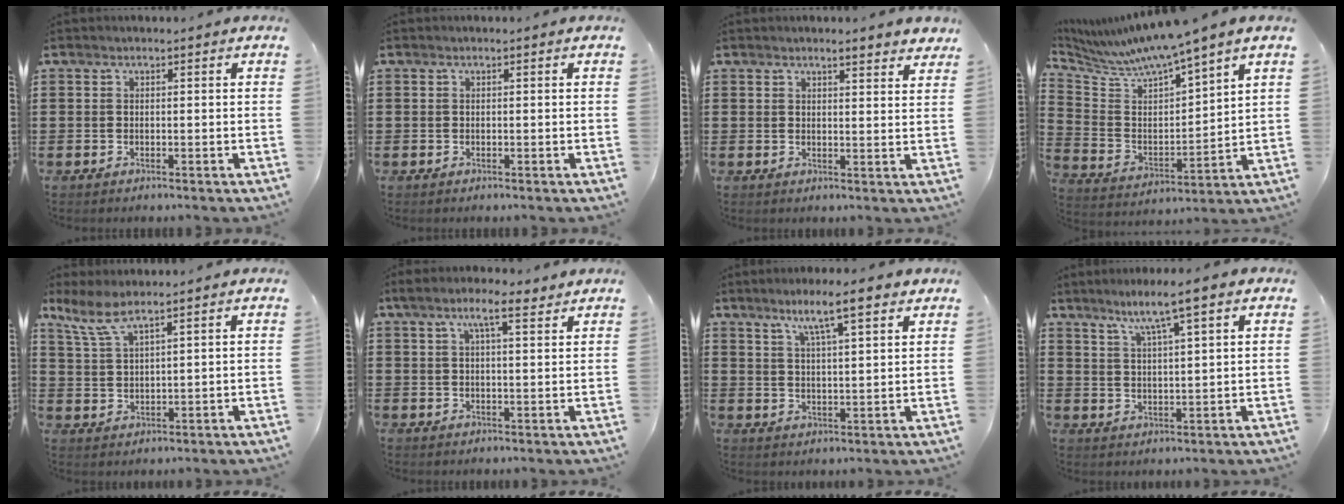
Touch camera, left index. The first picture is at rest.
{"total": 0.0}
{"total": 2.6, "force": [2.5, 0.1, 0.8], "torque": [-0.023, -0.004, 0.047]}
{"total": 6.1, "force": [5.7, -0.6, 2.1], "torque": [-0.069, -0.052, 0.088]}
{"total": 5.4, "force": [4.4, 0.7, 3.2], "torque": [-0.075, -0.007, 0.081]}
{"total": 5.8, "force": [3.6, 1.3, 4.4], "torque": [-0.086, 0.003, 0.060]}
{"total": 6.8, "force": [4.9, 0.5, 4.6], "torque": [-0.087, -0.012, 0.081]}
{"total": 5.7, "force": [4.2, -0.5, 3.8], "torque": [-0.086, -0.015, 0.069]}